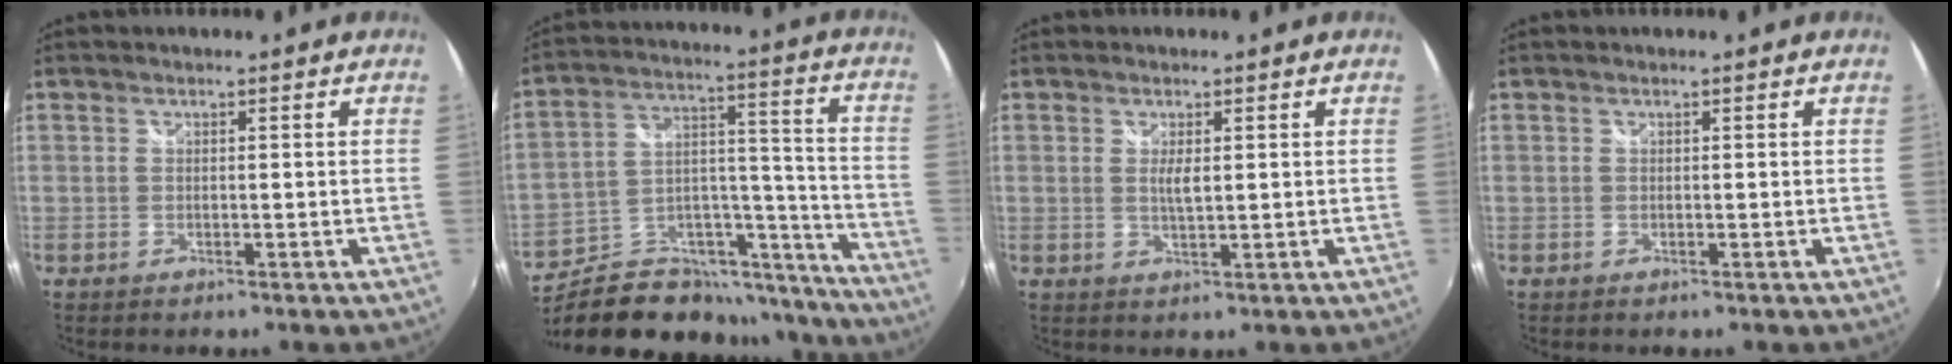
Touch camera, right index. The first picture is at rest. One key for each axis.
{"total": 24.6, "fx": -19.0, "fy": 11.8, "fz": 10.1, "tx": -0.166, "ty": 0.062, "tz": -0.265}
{"total": 2.4, "fx": 0.5, "fy": 0.7, "fz": 2.2, "tx": -0.039, "ty": -0.005, "tz": 0.008}
{"total": 0.0}